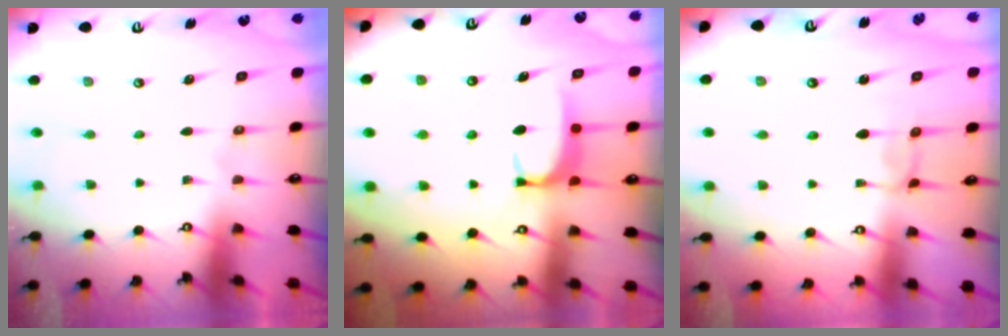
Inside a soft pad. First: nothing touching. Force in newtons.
{"total": 1.7, "press": 1.6, "slide": 0.5}
{"total": 1.8, "press": 1.7, "slide": 0.3}